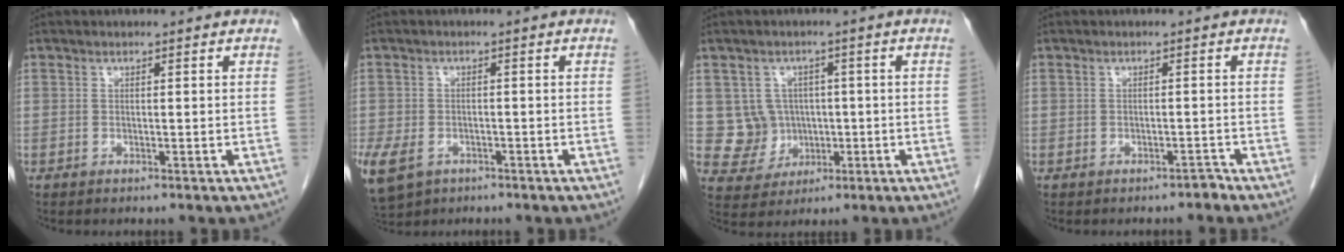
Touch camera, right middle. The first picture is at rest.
{"total": 11.2, "force": [-5.6, 8.1, 5.4], "torque": [-0.158, -0.010, -0.081]}
{"total": 5.4, "force": [0.3, 5.3, 0.8], "torque": [-0.016, 0.015, 0.017]}
{"total": 0.8, "force": [-0.8, 0.1, 0.1], "torque": [0.001, 0.000, -0.012]}